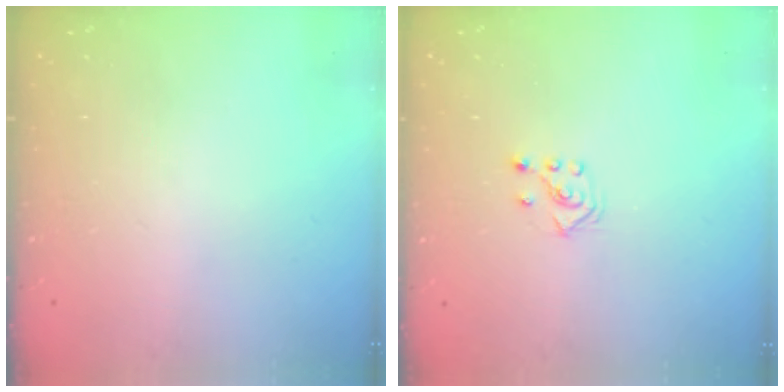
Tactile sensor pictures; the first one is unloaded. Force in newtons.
{"total": 3.5, "press": 3.4, "slide": 0.9}